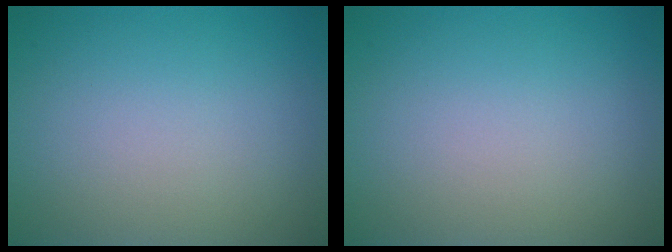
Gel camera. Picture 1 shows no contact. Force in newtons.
{"total": 0.0}